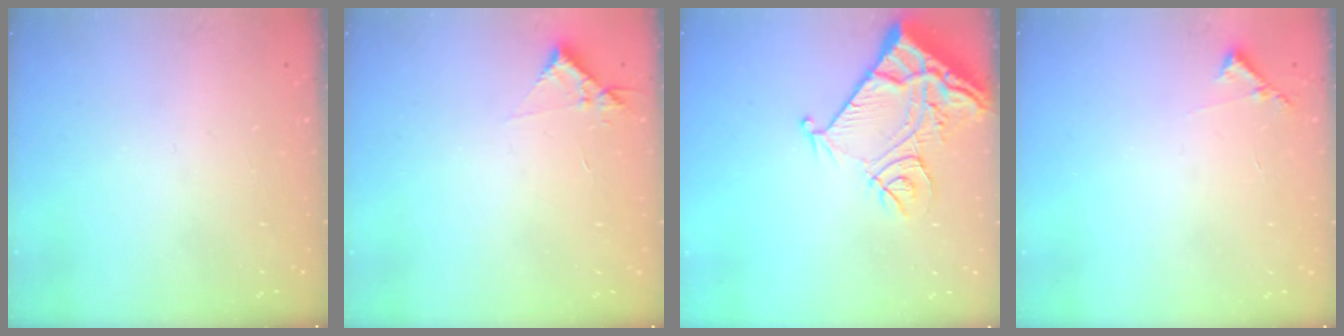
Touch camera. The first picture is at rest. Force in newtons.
{"total": 3.9, "press": 3.9, "slide": 0.5}
{"total": 13.6, "press": 13.5, "slide": 1.7}
{"total": 6.4, "press": 6.4, "slide": 0.5}